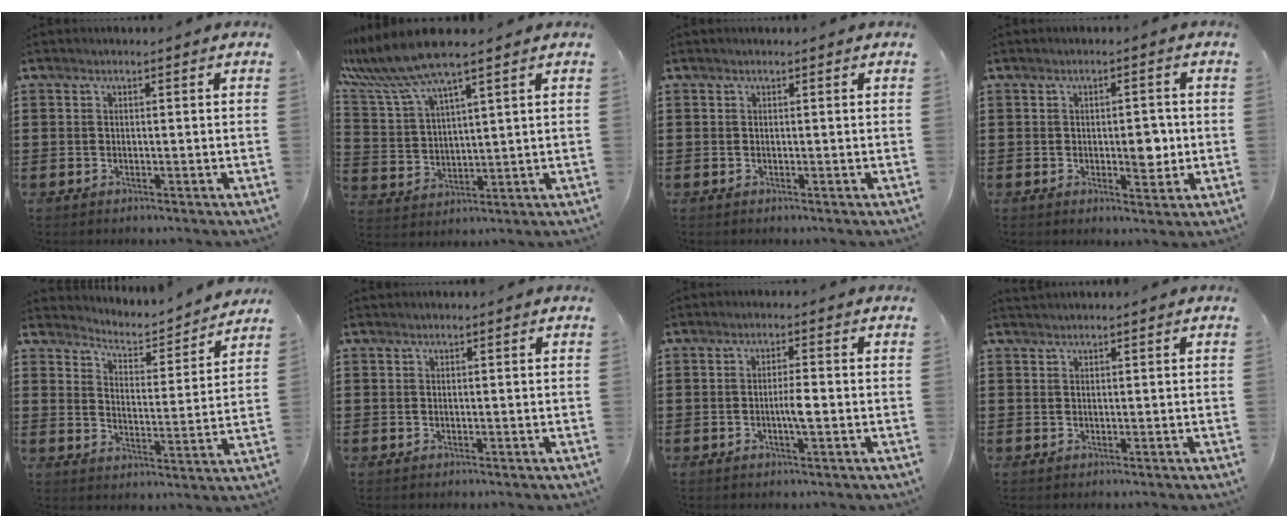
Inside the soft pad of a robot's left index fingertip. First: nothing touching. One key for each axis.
{"total": 8.9, "fx": 7.3, "fy": 0.6, "fz": 5.0, "tx": -0.128, "ty": -0.029, "tz": 0.129}
{"total": 0.0}
{"total": 4.3, "fx": -0.4, "fy": 2.0, "fz": 3.7, "tx": -0.044, "ty": -0.005, "tz": -0.016}
{"total": 3.2, "fx": 3.1, "fy": 0.6, "fz": 0.2, "tx": -0.028, "ty": -0.033, "tz": 0.043}
{"total": 0.0}
{"total": 2.9, "fx": -0.6, "fy": 0.4, "fz": 2.8, "tx": -0.051, "ty": 0.002, "tz": -0.013}
{"total": 0.7, "fx": 0.7, "fy": 0.0, "fz": 0.2, "tx": -0.005, "ty": -0.001, "tz": 0.014}